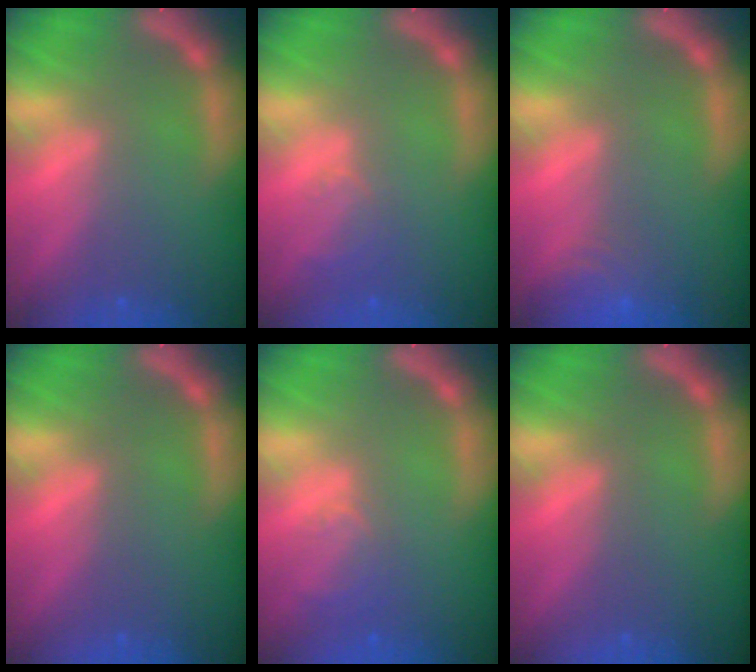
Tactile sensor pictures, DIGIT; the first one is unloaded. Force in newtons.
{"total": 2.0}
{"total": 3.5}
{"total": 0.0}
{"total": 2.5}
{"total": 0.0}